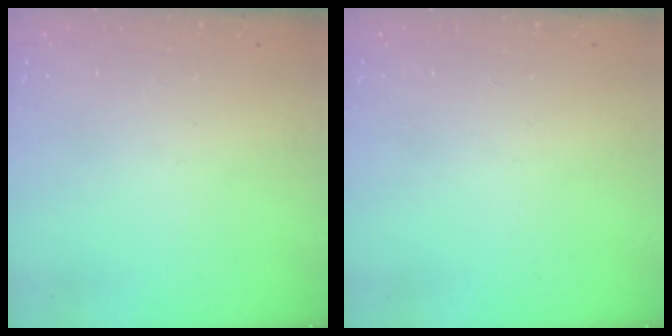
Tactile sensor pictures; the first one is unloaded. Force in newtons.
{"total": 0.0}